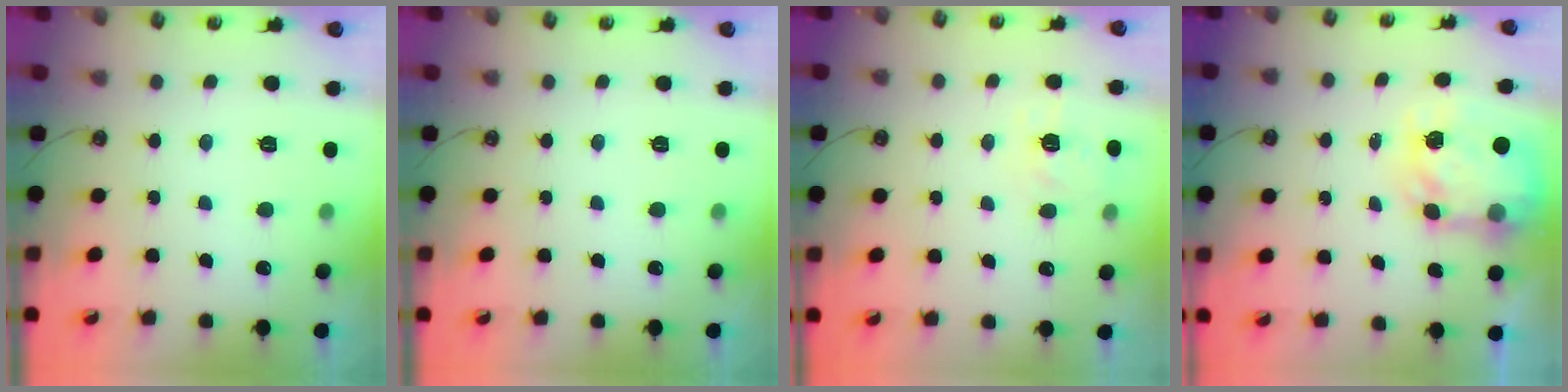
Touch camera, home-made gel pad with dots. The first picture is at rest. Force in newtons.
{"total": 0.0}
{"total": 5.9, "press": 5.8, "slide": 0.7}
{"total": 5.3, "press": 5.2, "slide": 0.7}